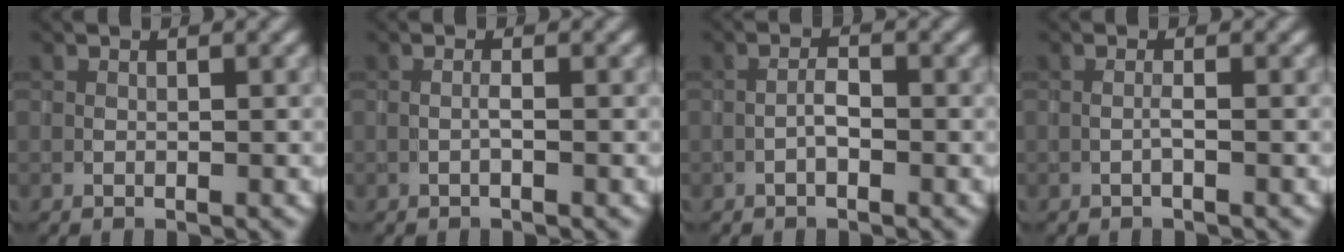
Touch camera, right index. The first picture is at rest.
{"total": 0.7, "force": [-0.2, 0.0, 0.6], "torque": [-0.013, 0.002, -0.005]}
{"total": 1.3, "force": [-0.6, 0.4, 1.1], "torque": [-0.022, 0.004, -0.013]}
{"total": 0.7, "force": [-0.3, 0.0, 0.6], "torque": [-0.013, 0.002, -0.007]}